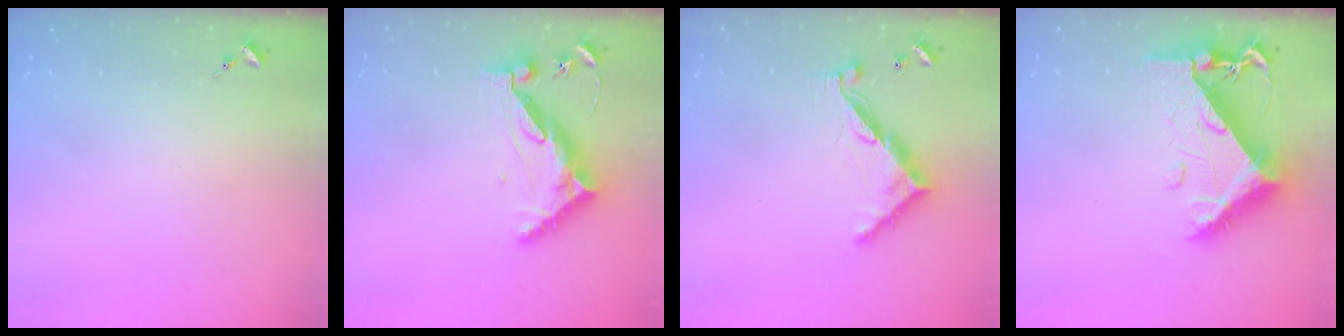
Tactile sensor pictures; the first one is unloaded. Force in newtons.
{"total": 10.2, "press": 10.2, "slide": 0.8}
{"total": 9.9, "press": 9.9, "slide": 0.2}
{"total": 11.3, "press": 11.3, "slide": 1.2}